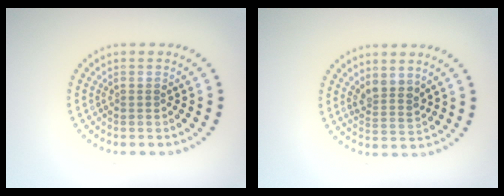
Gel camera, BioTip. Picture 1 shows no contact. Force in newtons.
{"total": 2.4, "press": 1.9, "slide": 1.5}